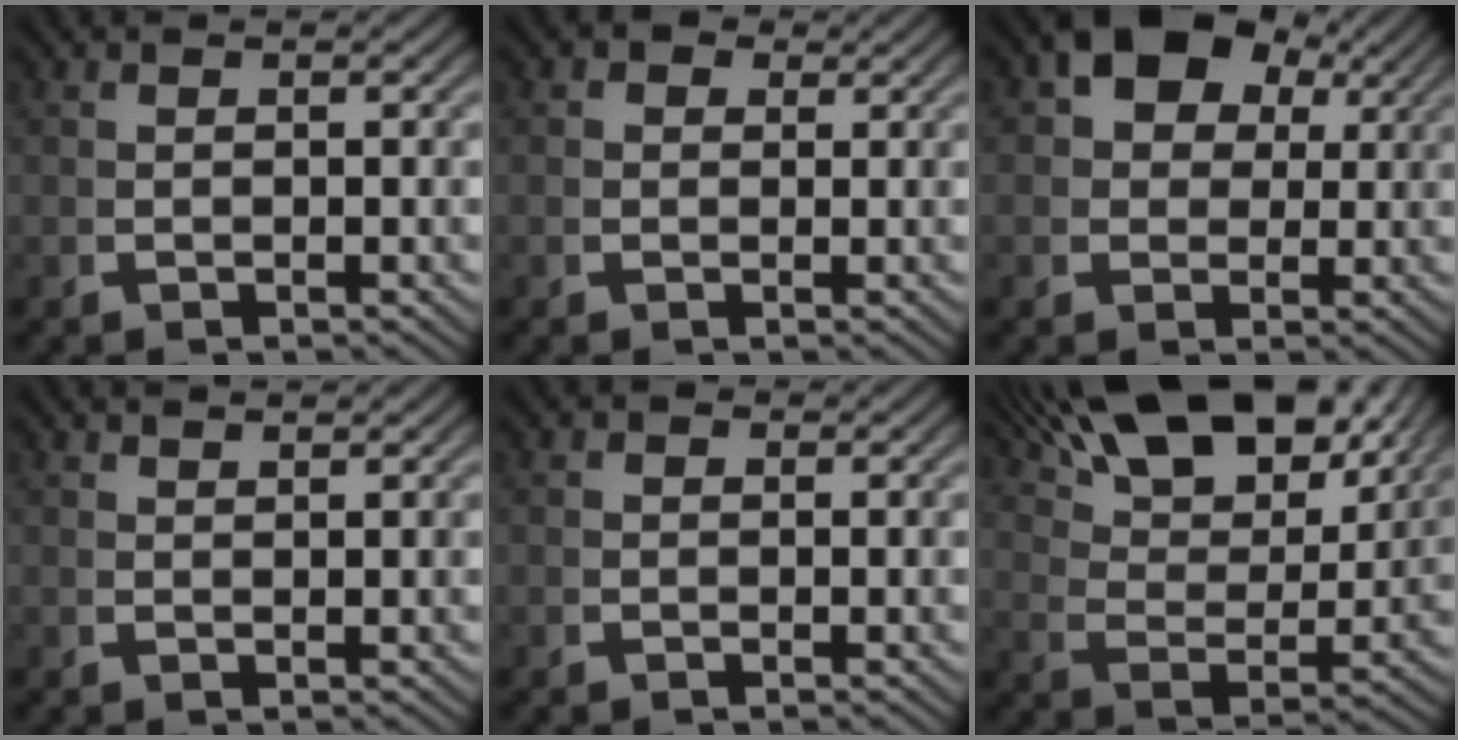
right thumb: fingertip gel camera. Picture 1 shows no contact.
{"total": 2.0, "force": [0.9, 1.6, 0.7], "torque": [-0.013, -0.002, 0.009]}
{"total": 6.7, "force": [3.3, 4.4, 3.8], "torque": [-0.079, 0.000, 0.057]}
{"total": 1.5, "force": [1.5, -0.1, 0.0], "torque": [0.007, 0.005, 0.026]}
{"total": 0.5, "force": [0.1, 0.5, 0.1], "torque": [-0.003, -0.005, 0.000]}
{"total": 10.3, "force": [7.3, 3.8, 6.2], "torque": [-0.108, 0.007, 0.124]}